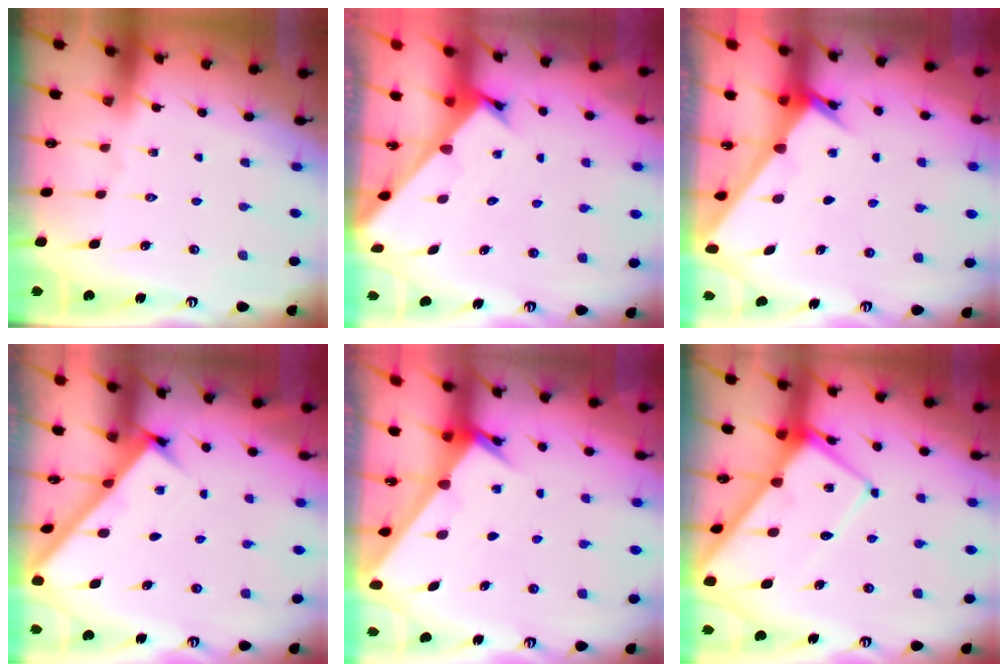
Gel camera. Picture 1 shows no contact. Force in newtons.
{"total": 2.3, "press": 2.3, "slide": 0.2}
{"total": 2.5, "press": 2.5, "slide": 0.2}
{"total": 2.9, "press": 2.9, "slide": 0.1}
{"total": 2.4, "press": 2.4, "slide": 0.2}
{"total": 12.7, "press": 12.7, "slide": 1.3}